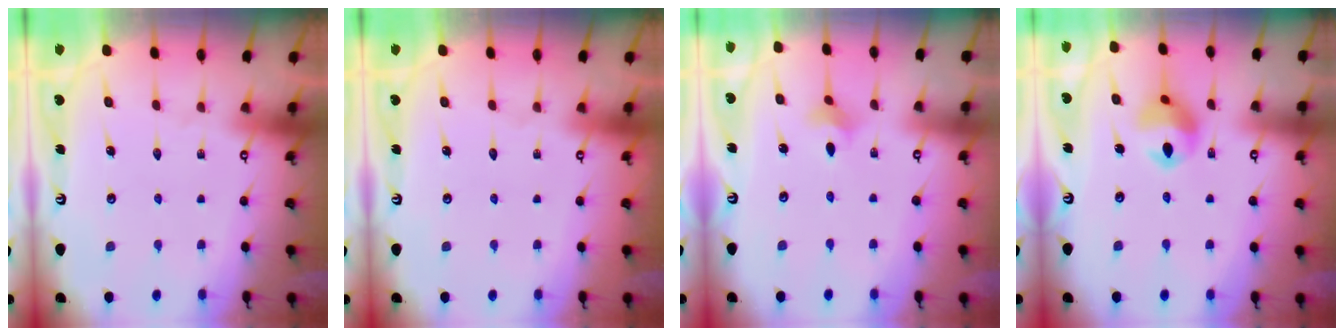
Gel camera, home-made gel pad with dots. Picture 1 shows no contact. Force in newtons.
{"total": 0.0}
{"total": 2.2, "press": 2.1, "slide": 0.4}
{"total": 11.2, "press": 11.1, "slide": 1.5}